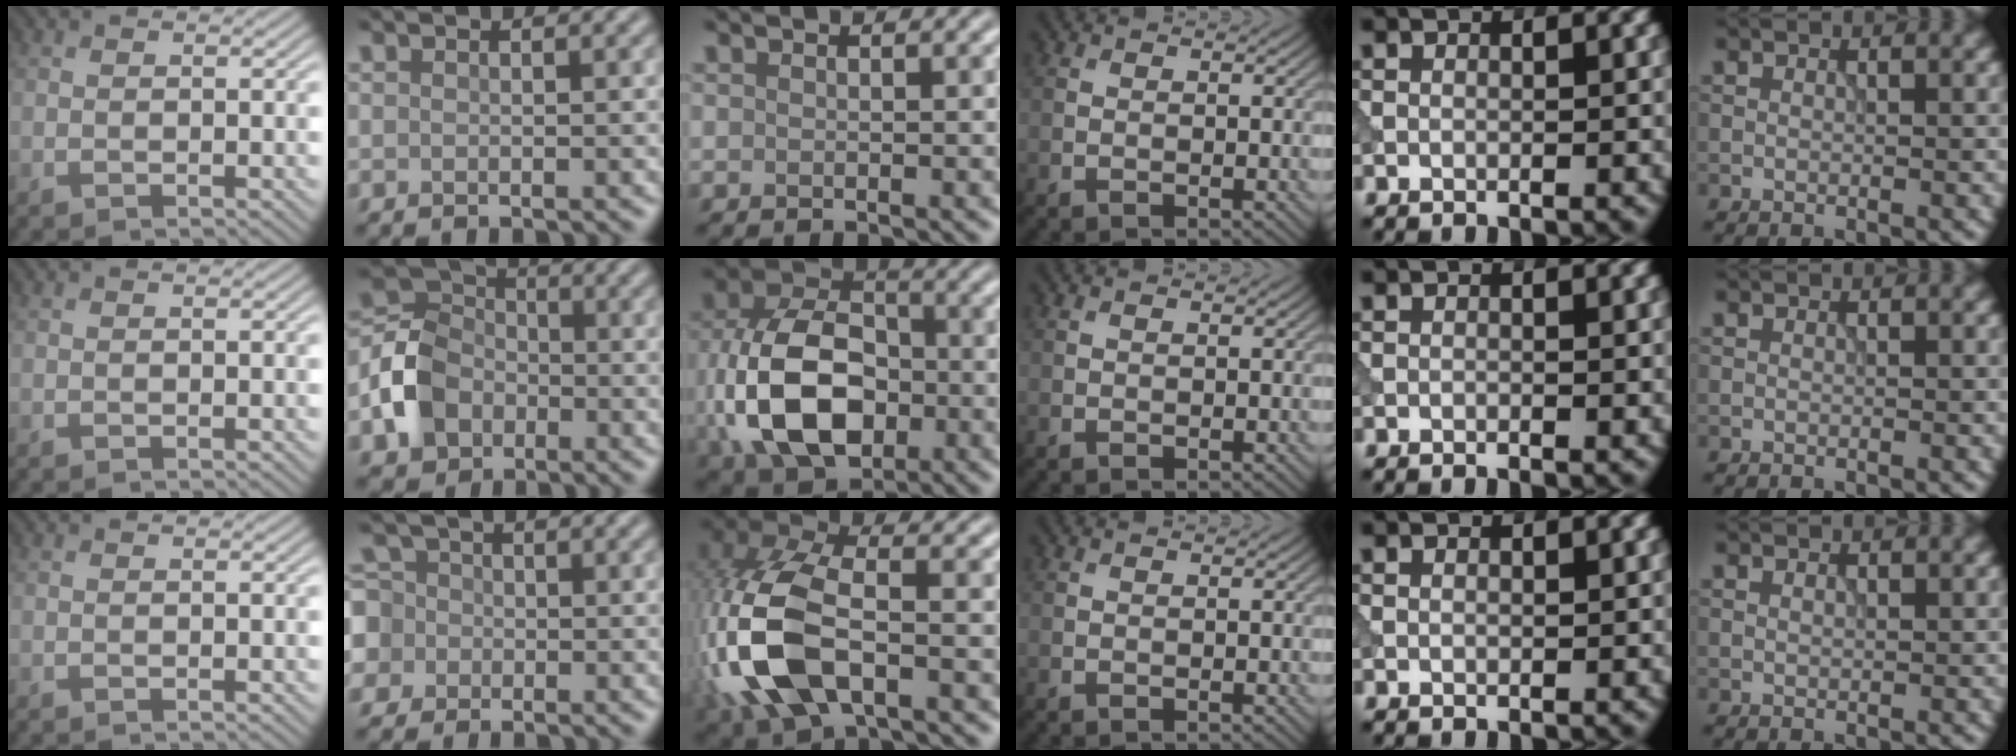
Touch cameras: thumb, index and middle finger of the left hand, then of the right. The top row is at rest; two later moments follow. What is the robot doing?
{"motion": "insert", "object": "power adapter"}